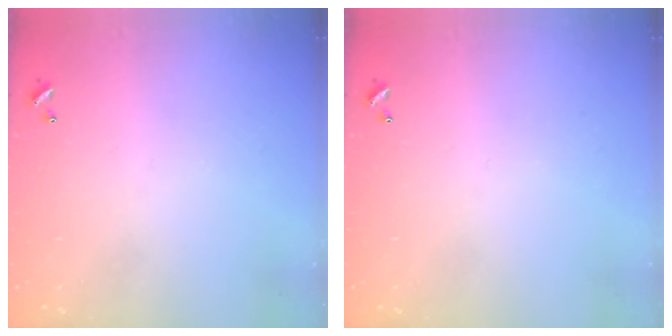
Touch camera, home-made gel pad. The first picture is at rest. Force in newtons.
{"total": 0.0}